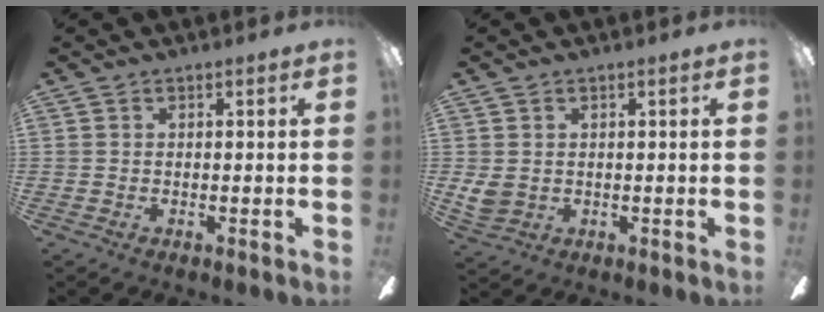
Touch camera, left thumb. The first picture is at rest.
{"total": 3.8, "force": [0.8, 2.7, 2.5], "torque": [-0.061, 0.000, 0.015]}